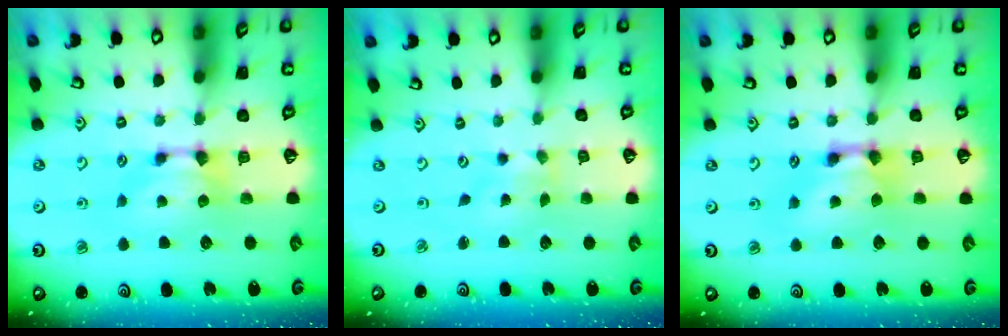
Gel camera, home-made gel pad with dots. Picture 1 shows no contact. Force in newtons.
{"total": 3.9, "press": 3.7, "slide": 1.1}
{"total": 2.6, "press": 2.6, "slide": 0.2}